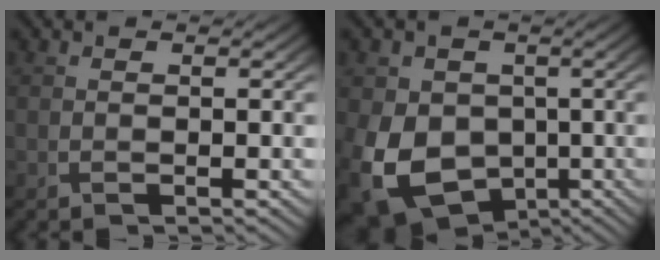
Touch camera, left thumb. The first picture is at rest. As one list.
[{"total": 12.5, "force": [-3.1, 9.6, 7.3], "torque": [-0.167, -0.030, -0.053]}]